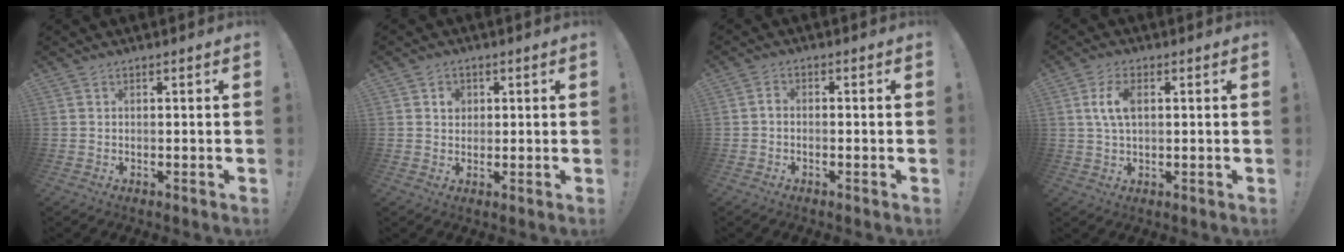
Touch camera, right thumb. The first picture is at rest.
{"total": 3.0, "force": [1.0, 2.6, 1.1], "torque": [-0.006, -0.004, 0.014]}
{"total": 1.6, "force": [-1.3, 0.5, 0.9], "torque": [-0.018, 0.009, -0.022]}
{"total": 6.6, "force": [1.4, 3.5, 5.4], "torque": [-0.108, 0.005, 0.024]}